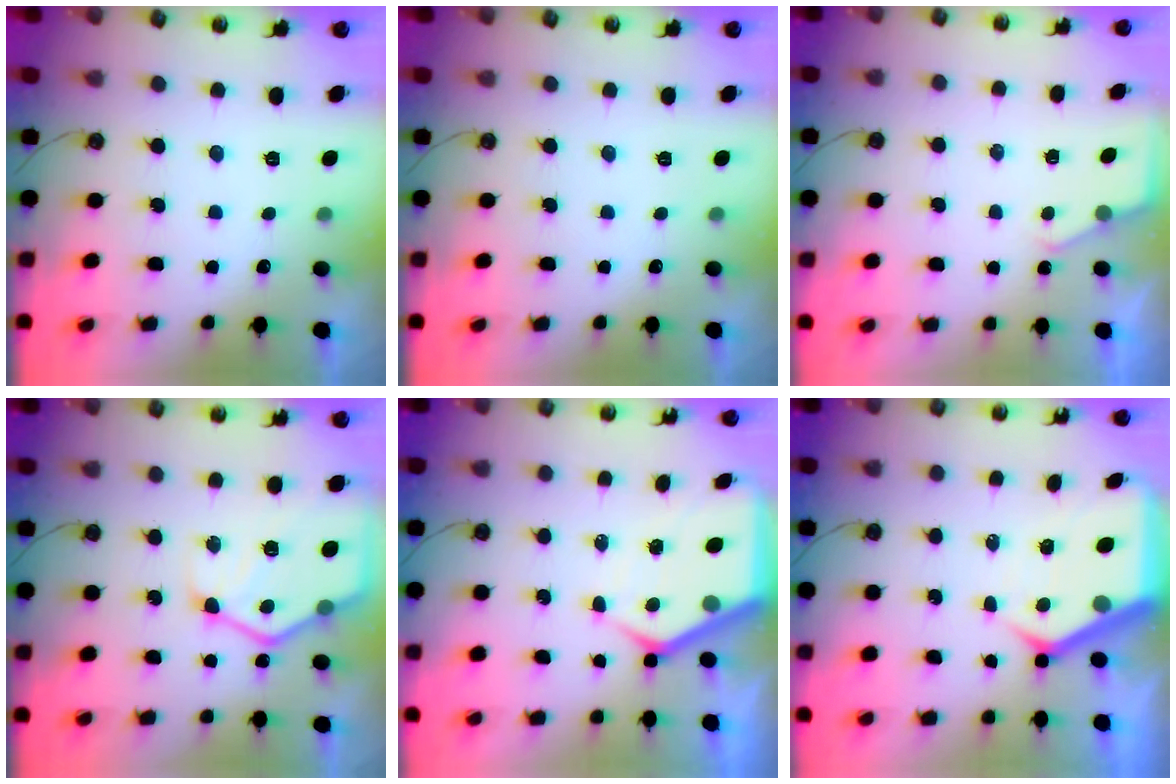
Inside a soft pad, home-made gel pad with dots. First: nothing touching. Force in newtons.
{"total": 0.0}
{"total": 2.6, "press": 2.6, "slide": 0.4}
{"total": 13.6, "press": 13.5, "slide": 1.4}
{"total": 9.6, "press": 9.5, "slide": 0.9}
{"total": 10.1, "press": 10.1, "slide": 1.2}